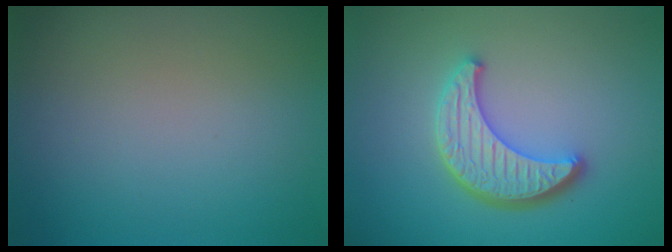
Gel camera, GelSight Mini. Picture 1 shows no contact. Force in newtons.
{"total": 4.5, "press": 3.8, "slide": 2.5}